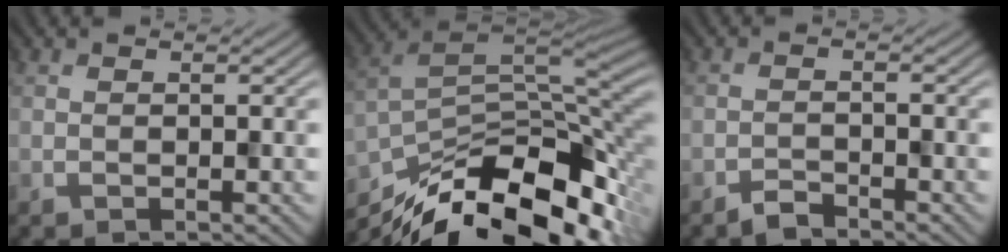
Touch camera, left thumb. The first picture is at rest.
{"total": 16.0, "force": [-10.1, 6.7, 10.5], "torque": [-0.215, -0.025, -0.164]}
{"total": 1.8, "force": [-1.6, 0.3, 0.5], "torque": [-0.008, 0.004, -0.036]}